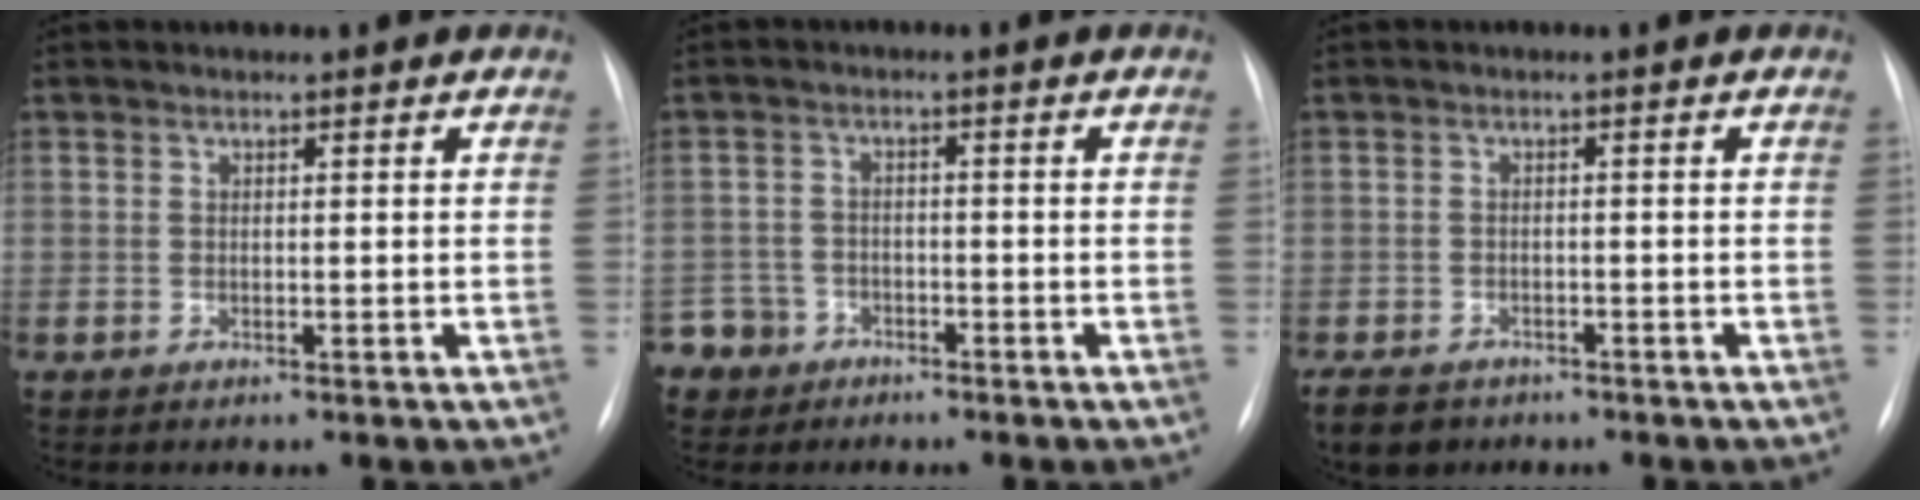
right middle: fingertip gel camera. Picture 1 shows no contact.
{"total": 5.6, "force": [-3.8, 4.2, -0.3], "torque": [0.005, 0.004, -0.069]}
{"total": 6.6, "force": [-4.8, 3.9, 2.3], "torque": [-0.043, -0.005, -0.073]}